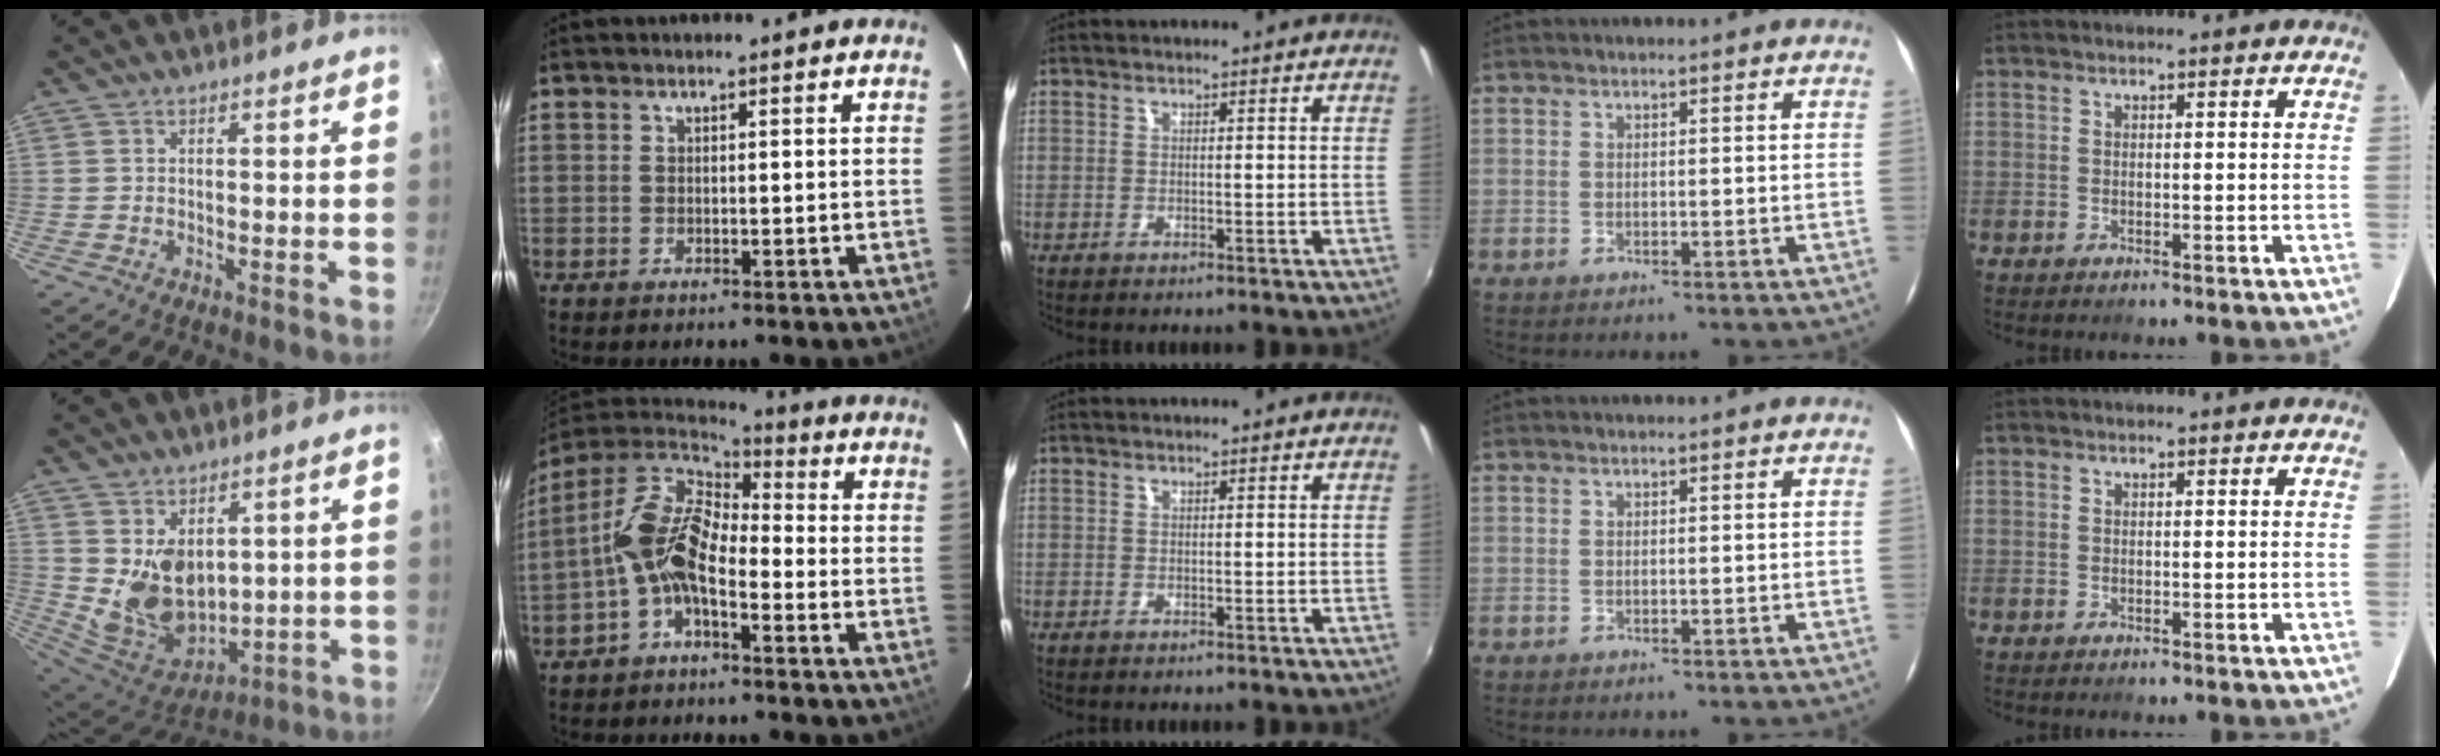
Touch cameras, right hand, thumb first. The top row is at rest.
{"thumb": {"total": 11.3, "force": [2.0, 8.1, 7.6], "torque": [-0.105, -0.039, 0.065]}, "index": {"total": 11.7, "force": [-3.6, 6.3, 9.2], "torque": [-0.184, 0.018, -0.078]}}